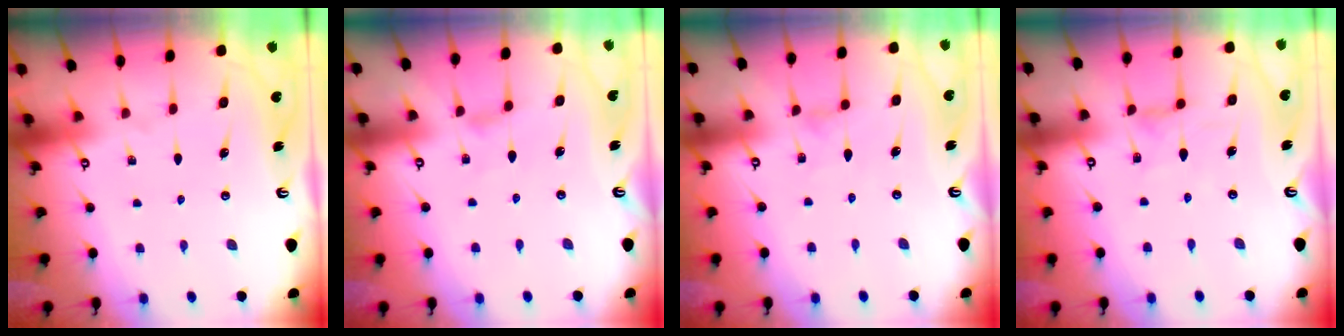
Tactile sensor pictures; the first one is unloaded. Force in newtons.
{"total": 0.9, "press": 0.8, "slide": 0.4}
{"total": 0.0}
{"total": 1.6, "press": 1.6, "slide": 0.2}